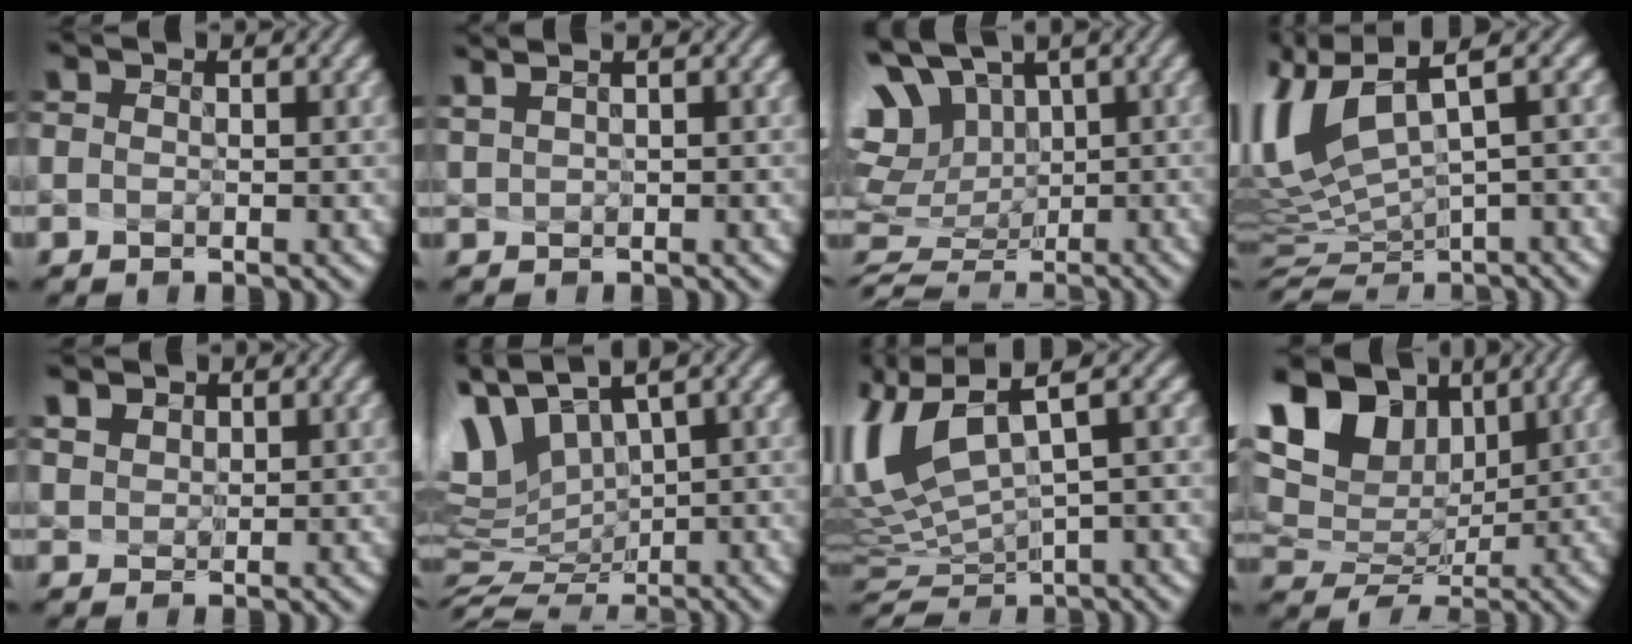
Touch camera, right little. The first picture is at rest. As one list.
[{"total": 1.2, "force": [0.3, -1.0, -0.7], "torque": [-0.010, -0.009, 0.030]}, {"total": 9.3, "force": [1.1, 7.5, 5.3], "torque": [-0.144, 0.000, 0.019]}, {"total": 5.9, "force": [0.6, 1.7, 5.6], "torque": [-0.158, -0.024, 0.037]}, {"total": 2.4, "force": [2.0, 1.1, 0.9], "torque": [-0.057, -0.019, 0.057]}, {"total": 5.5, "force": [1.6, 3.3, 4.1], "torque": [-0.123, -0.001, 0.070]}, {"total": 6.4, "force": [1.3, 1.9, 6.0], "torque": [-0.168, -0.017, 0.050]}, {"total": 11.2, "force": [5.1, 7.2, 6.9], "torque": [-0.152, 0.018, 0.100]}]